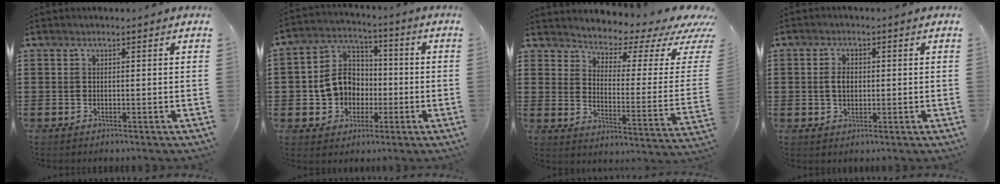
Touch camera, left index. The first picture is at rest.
{"total": 8.4, "force": [-1.1, 7.5, 3.5], "torque": [-0.090, 0.019, -0.021]}
{"total": 3.3, "force": [2.9, 0.9, 1.4], "torque": [-0.040, -0.036, 0.042]}
{"total": 3.0, "force": [0.2, 1.8, 2.3], "torque": [-0.048, 0.008, 0.003]}